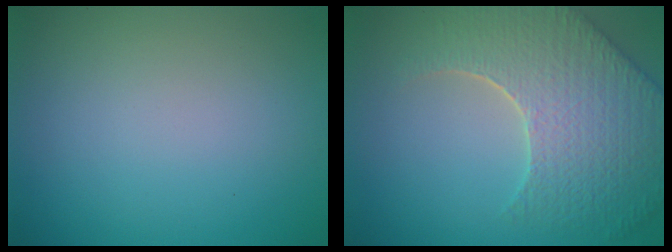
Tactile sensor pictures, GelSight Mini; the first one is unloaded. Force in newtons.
{"total": 8.4, "press": 6.1, "slide": 5.8}